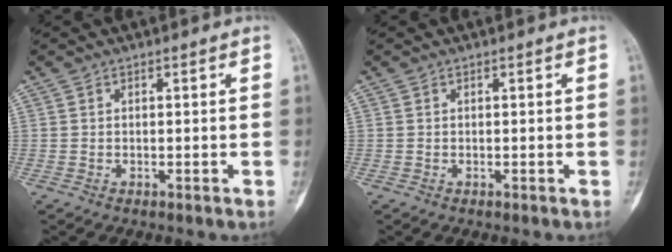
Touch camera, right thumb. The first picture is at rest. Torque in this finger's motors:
{"motor_torque": [0.00, 0.00, 0.05, 0.00, 0.00]}